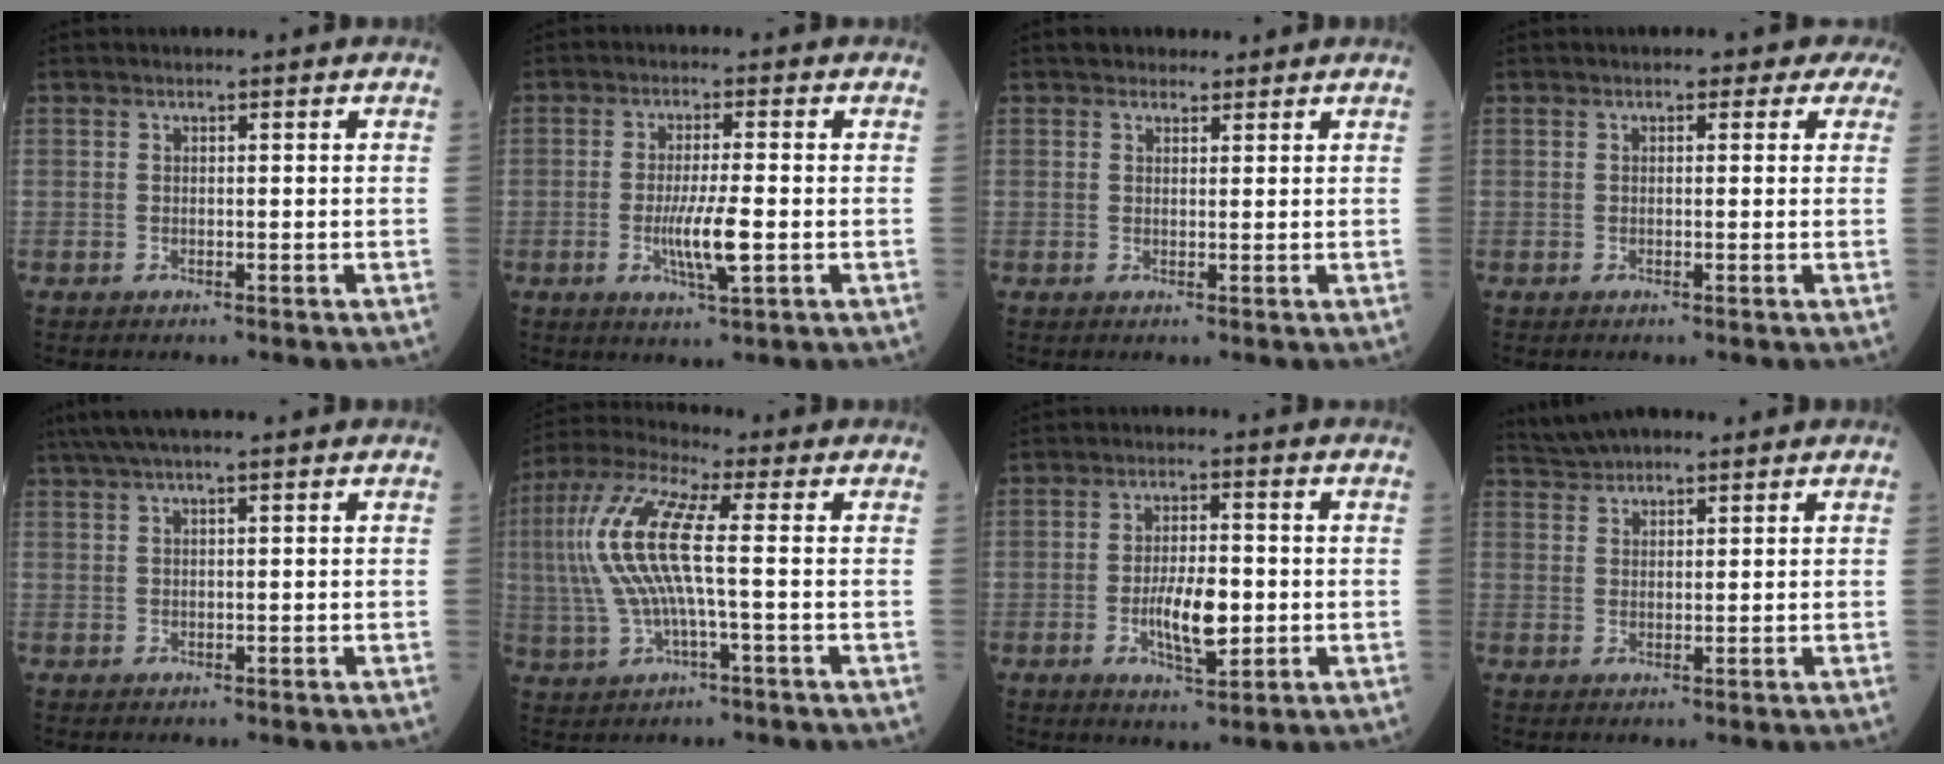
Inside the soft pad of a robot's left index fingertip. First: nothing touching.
{"total": 6.2, "force": [-1.4, 0.4, 6.0], "torque": [-0.119, -0.013, -0.023]}
{"total": 2.6, "force": [2.1, 1.4, 0.6], "torque": [-0.006, 0.011, 0.030]}
{"total": 3.1, "force": [2.0, 1.8, 1.6], "torque": [-0.008, 0.016, 0.010]}
{"total": 5.1, "force": [4.0, -0.3, 3.3], "torque": [-0.061, 0.039, 0.072]}
{"total": 11.7, "force": [0.5, 1.8, 11.5], "torque": [-0.265, 0.024, 0.004]}
{"total": 7.2, "force": [-1.4, 2.3, 6.7], "torque": [-0.128, -0.005, -0.022]}
{"total": 4.1, "force": [3.7, 1.2, 1.4], "torque": [-0.037, 0.034, 0.072]}